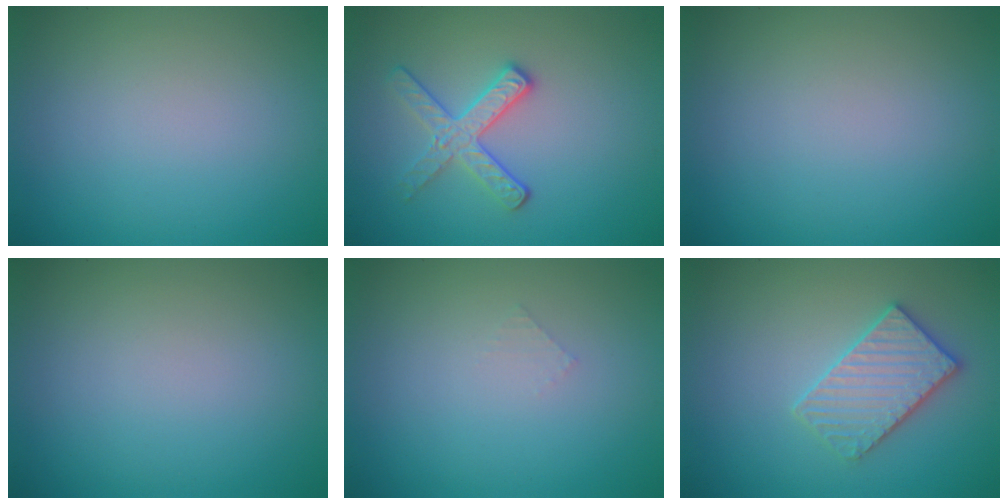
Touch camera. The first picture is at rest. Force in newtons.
{"total": 2.8, "press": 2.6, "slide": 1.0}
{"total": 0.0}
{"total": 0.0}
{"total": 0.5, "press": 0.5, "slide": 0.1}
{"total": 3.4, "press": 3.4, "slide": 0.5}